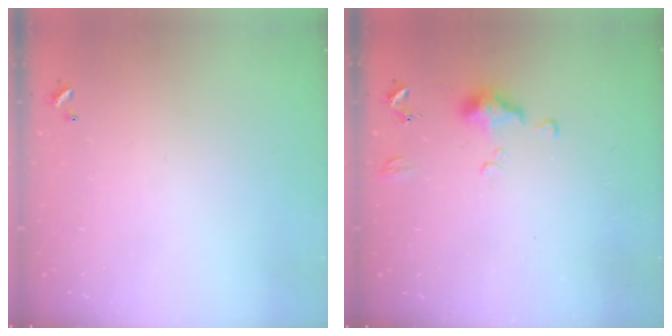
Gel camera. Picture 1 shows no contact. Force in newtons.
{"total": 5.9, "press": 5.8, "slide": 0.9}